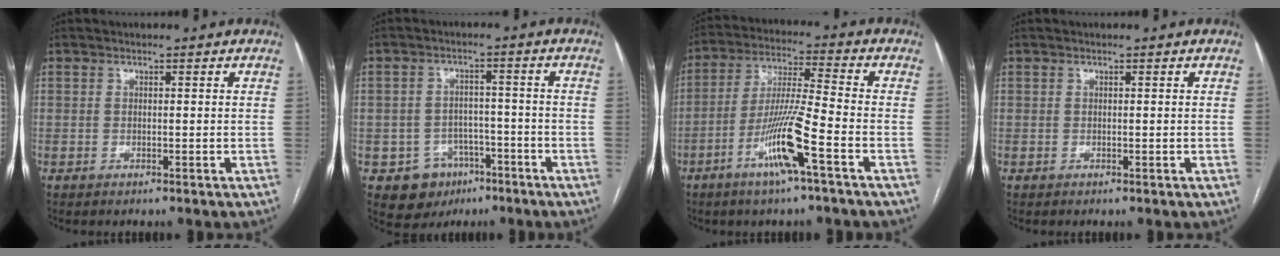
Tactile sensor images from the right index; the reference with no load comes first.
{"total": 6.9, "force": [-3.5, 5.8, 1.3], "torque": [-0.015, 0.013, -0.043]}
{"total": 11.3, "force": [-5.4, -0.4, 9.9], "torque": [-0.195, -0.007, -0.105]}
{"total": 0.0}